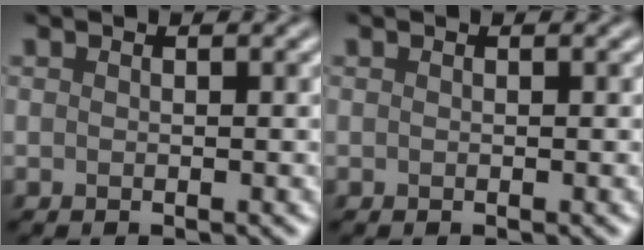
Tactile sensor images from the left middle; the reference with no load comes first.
{"total": 0.0}